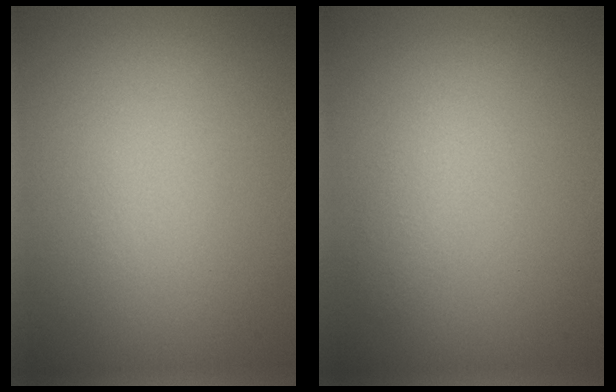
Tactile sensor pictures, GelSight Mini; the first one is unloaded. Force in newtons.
{"total": 1.5, "press": 1.5, "slide": 0.1}